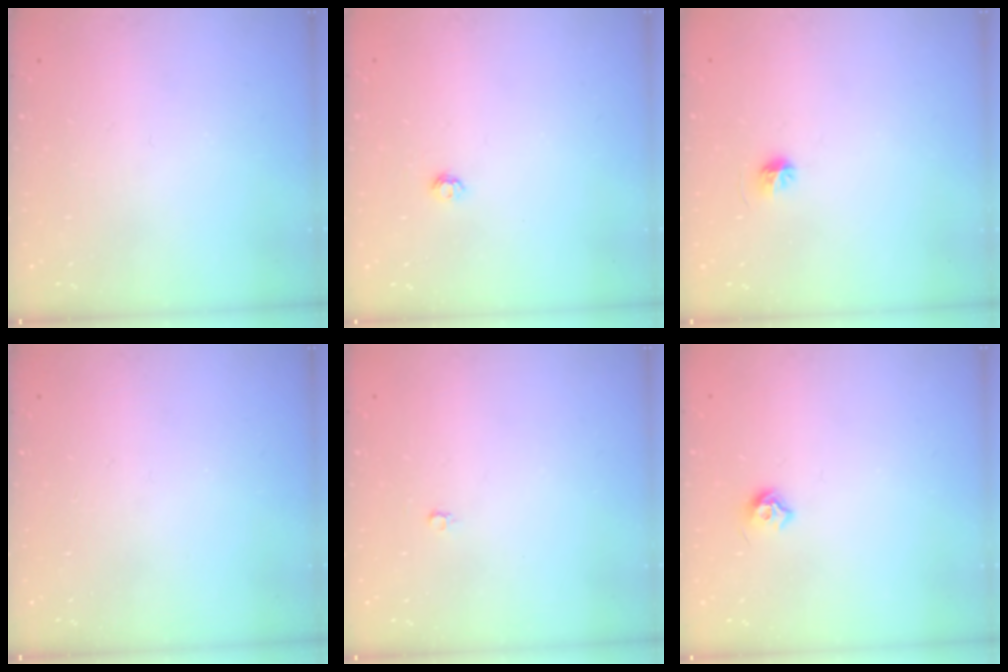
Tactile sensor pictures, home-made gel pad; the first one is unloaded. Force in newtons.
{"total": 3.9, "press": 3.9, "slide": 0.5}
{"total": 4.5, "press": 4.3, "slide": 1.4}
{"total": 0.0}
{"total": 2.2, "press": 2.2, "slide": 0.2}
{"total": 6.0, "press": 5.9, "slide": 1.0}